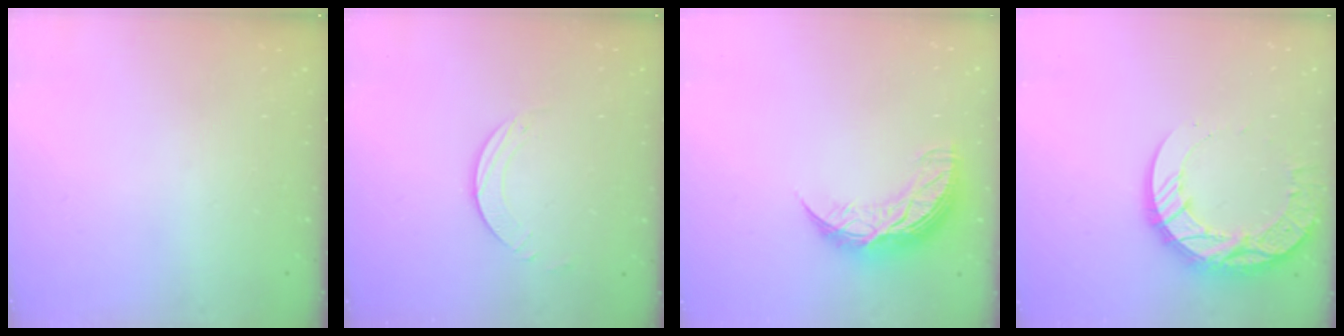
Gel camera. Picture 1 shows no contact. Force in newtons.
{"total": 2.5, "press": 2.5, "slide": 0.2}
{"total": 11.5, "press": 11.5, "slide": 0.9}
{"total": 14.6, "press": 14.5, "slide": 1.1}